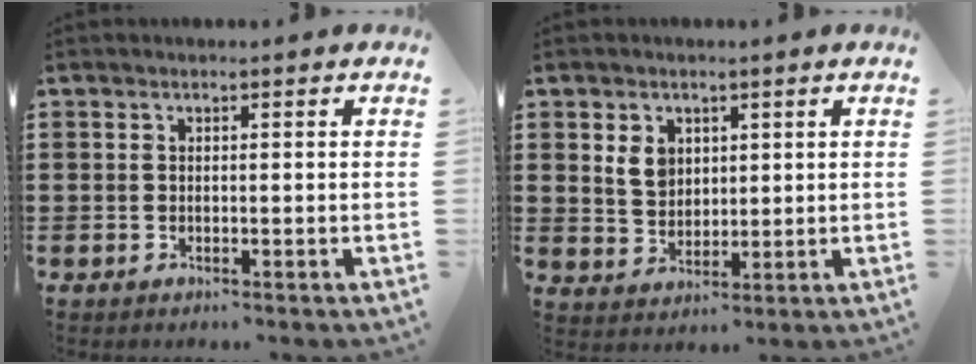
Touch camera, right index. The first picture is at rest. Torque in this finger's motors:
{"motor_torque": [0.27, 0.27, 0.11, 0.04]}